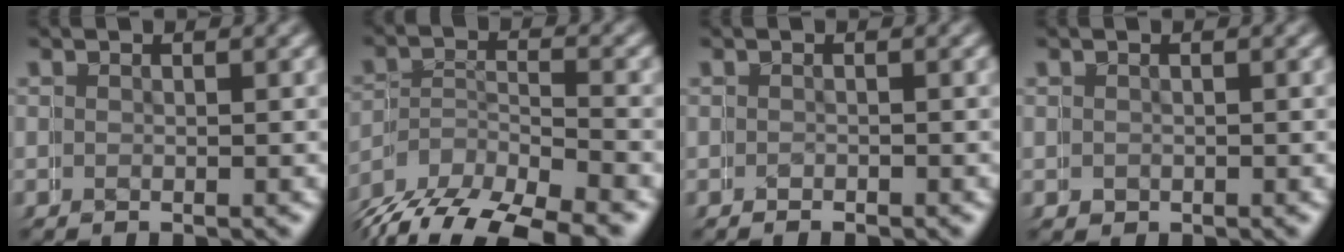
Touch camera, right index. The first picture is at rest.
{"total": 8.6, "force": [-6.0, 5.1, 3.5], "torque": [-0.069, -0.029, -0.087]}
{"total": 1.0, "force": [-0.9, 0.5, -0.2], "torque": [0.003, -0.002, -0.014]}
{"total": 1.0, "force": [0.6, 0.8, -0.2], "torque": [-0.008, -0.004, 0.010]}